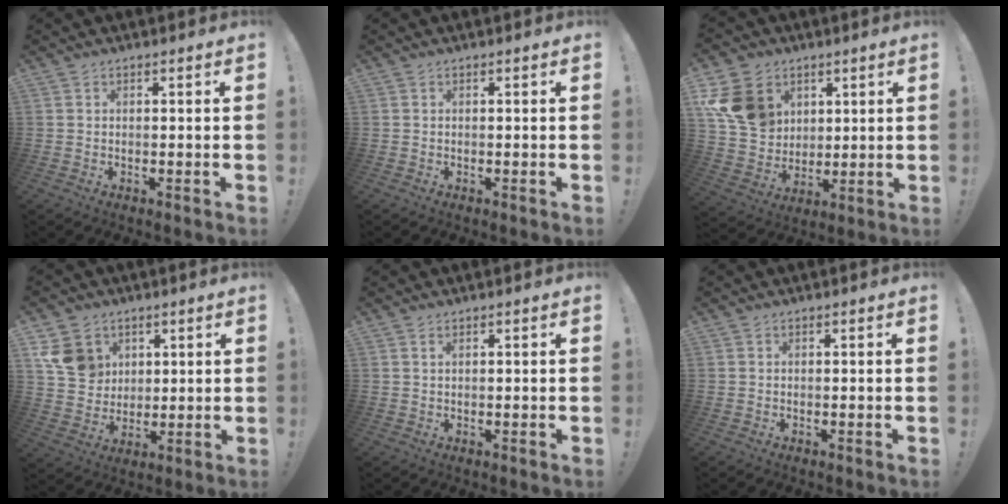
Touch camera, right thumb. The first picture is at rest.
{"total": 0.0}
{"total": 16.1, "force": [6.1, 12.8, 7.7], "torque": [-0.138, -0.025, 0.124]}
{"total": 11.4, "force": [5.0, 9.6, 3.7], "torque": [-0.060, -0.020, 0.102]}
{"total": 0.8, "force": [0.4, 0.4, 0.6], "torque": [-0.012, 0.001, 0.008]}
{"total": 0.0}